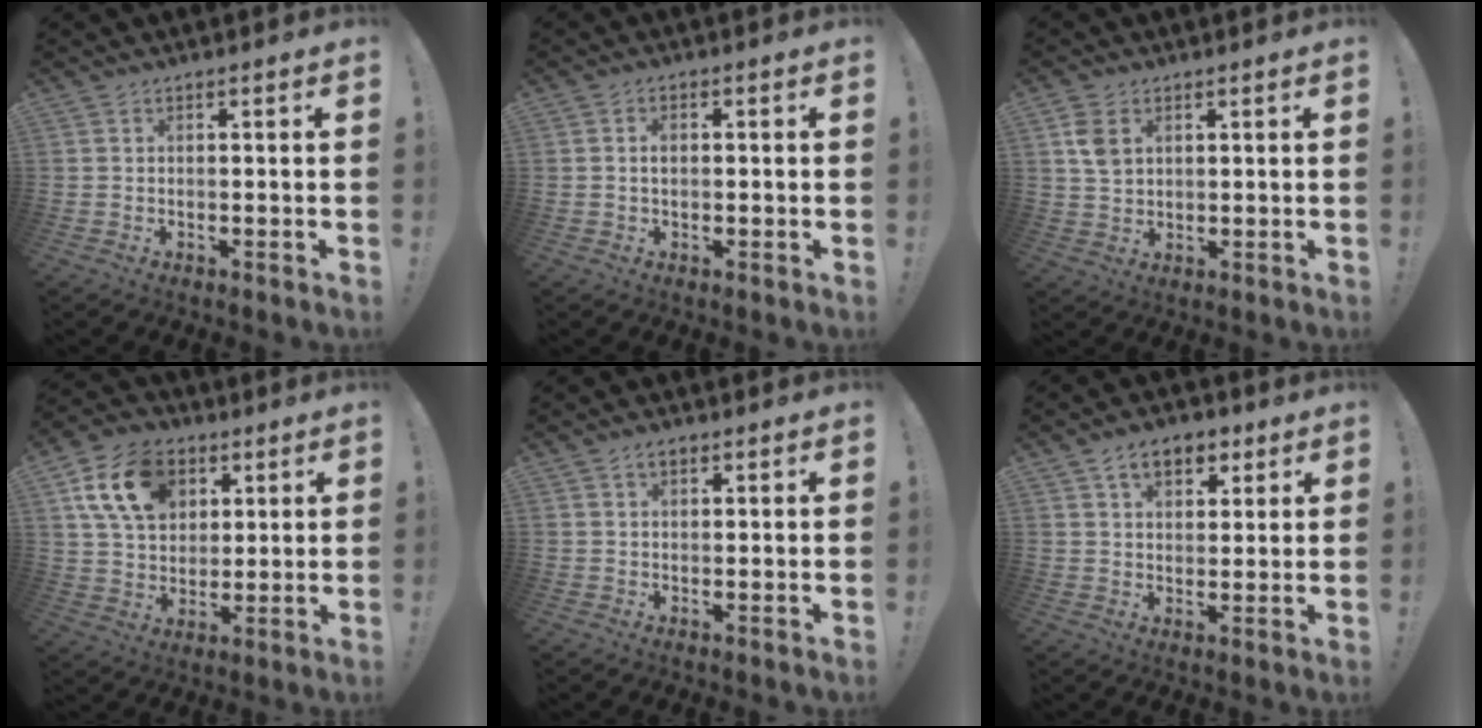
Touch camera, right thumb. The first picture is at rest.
{"total": 2.2, "force": [0.0, 1.5, 1.7], "torque": [-0.032, 0.007, -0.001]}
{"total": 6.1, "force": [2.4, 4.2, 3.7], "torque": [-0.059, -0.002, 0.048]}
{"total": 17.4, "force": [7.1, 12.4, 9.9], "torque": [-0.160, -0.012, 0.140]}
{"total": 2.3, "force": [1.2, 1.3, 1.5], "torque": [-0.016, -0.003, 0.018]}
{"total": 8.7, "force": [4.5, 5.7, 4.8], "torque": [-0.062, -0.010, 0.082]}